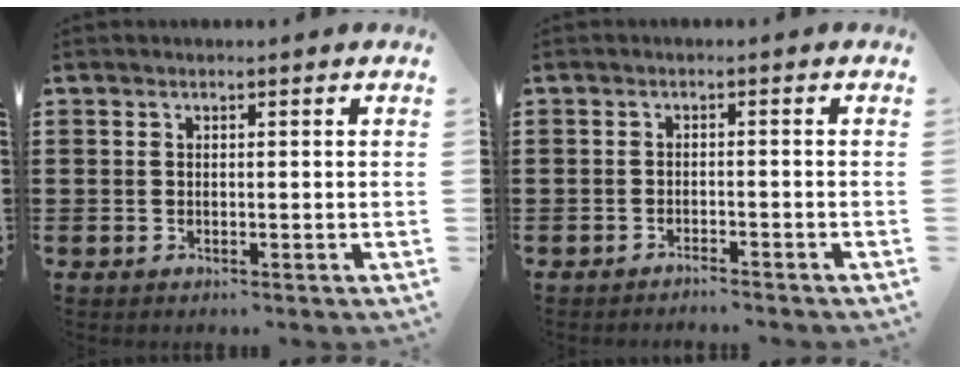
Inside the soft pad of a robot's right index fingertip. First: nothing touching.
{"total": 1.4, "force": [-1.4, -0.1, 0.1], "torque": [-0.005, 0.004, -0.029]}